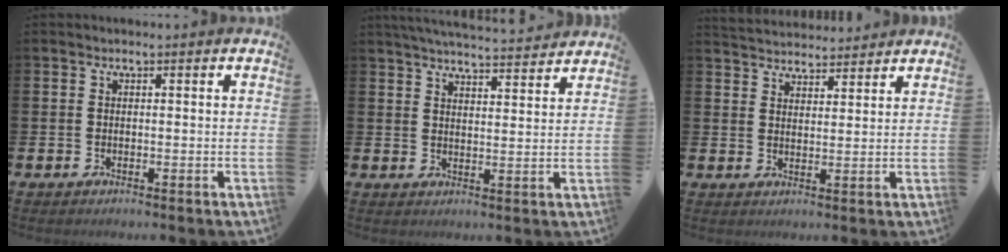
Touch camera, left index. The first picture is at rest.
{"total": 4.9, "force": [4.9, 0.1, 0.5], "torque": [-0.016, -0.034, 0.085]}
{"total": 4.0, "force": [3.9, 0.8, -0.2], "torque": [-0.008, -0.019, 0.071]}